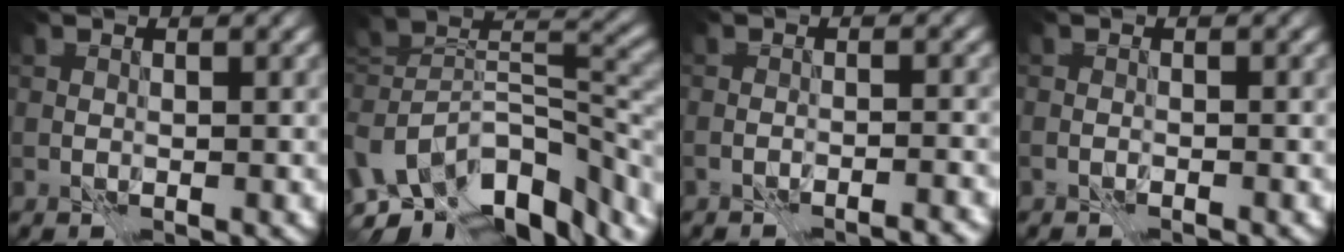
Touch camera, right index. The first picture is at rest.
{"total": 12.7, "force": [-5.4, 6.8, 9.3], "torque": [-0.172, 0.003, -0.072]}
{"total": 3.2, "force": [-3.0, 0.3, 1.0], "torque": [-0.017, 0.005, -0.042]}
{"total": 0.7, "force": [-0.7, 0.0, 0.1], "torque": [-0.003, -0.003, -0.016]}